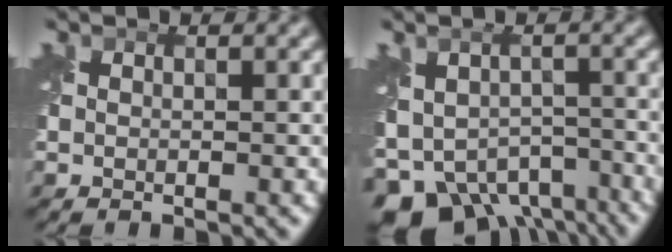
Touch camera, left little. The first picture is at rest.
{"total": 9.7, "force": [-6.0, 6.1, 4.6], "torque": [-0.088, -0.024, -0.091]}